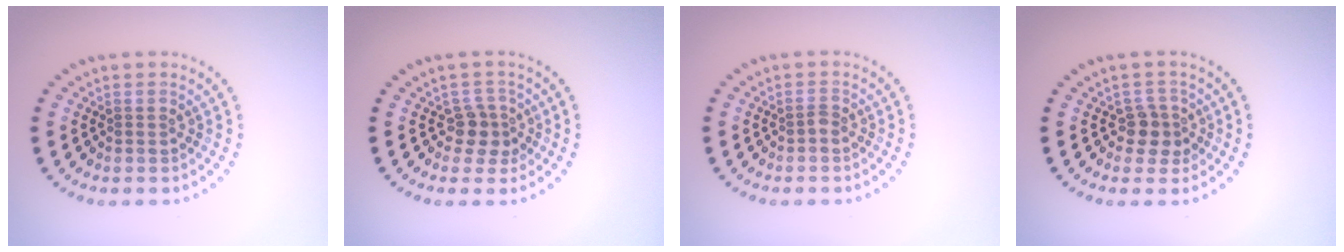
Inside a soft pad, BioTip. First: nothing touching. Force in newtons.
{"total": 2.2, "press": 1.8, "slide": 1.3}
{"total": 0.7, "press": 0.5, "slide": 0.5}
{"total": 2.2, "press": 1.9, "slide": 1.2}